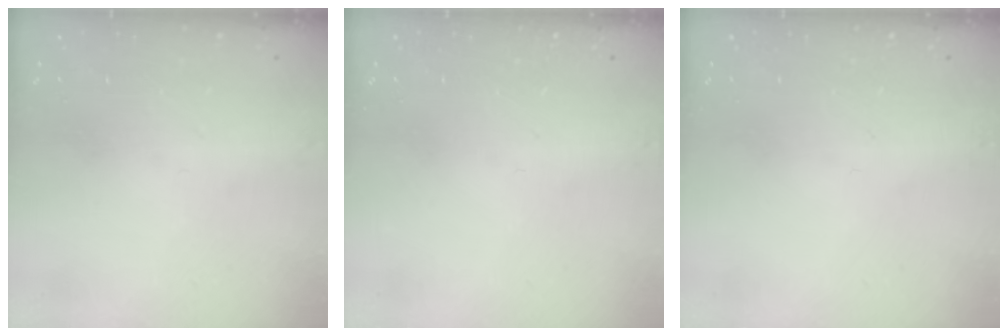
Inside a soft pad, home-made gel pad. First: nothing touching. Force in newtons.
{"total": 0.0}
{"total": 0.0}